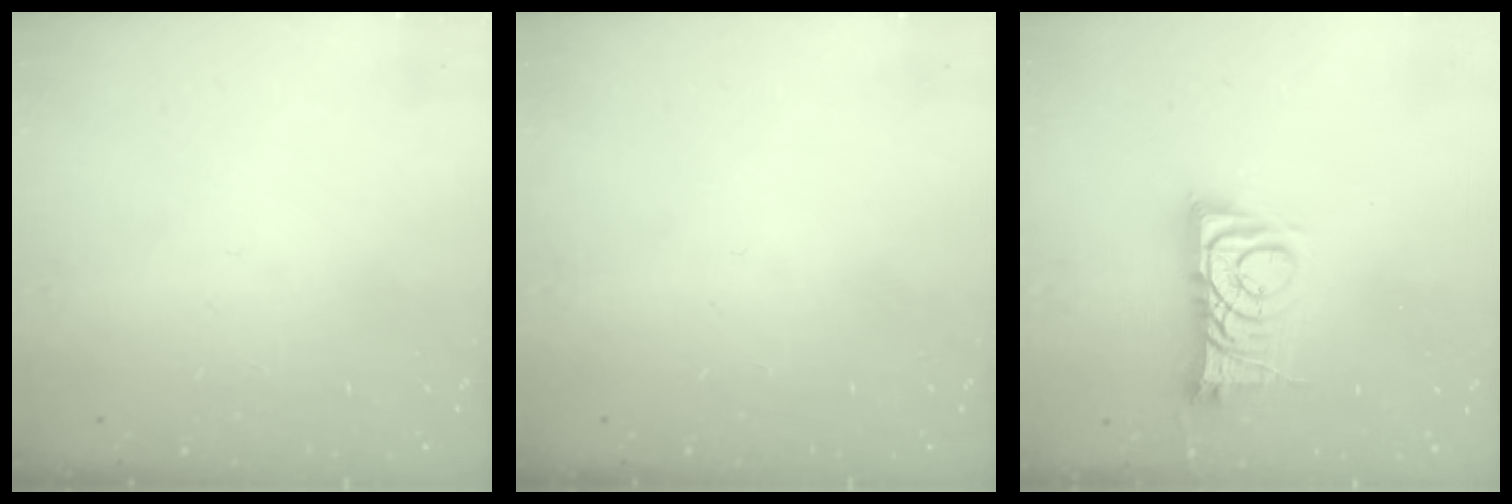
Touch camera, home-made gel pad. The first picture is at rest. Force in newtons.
{"total": 0.0}
{"total": 10.3, "press": 10.3, "slide": 0.6}